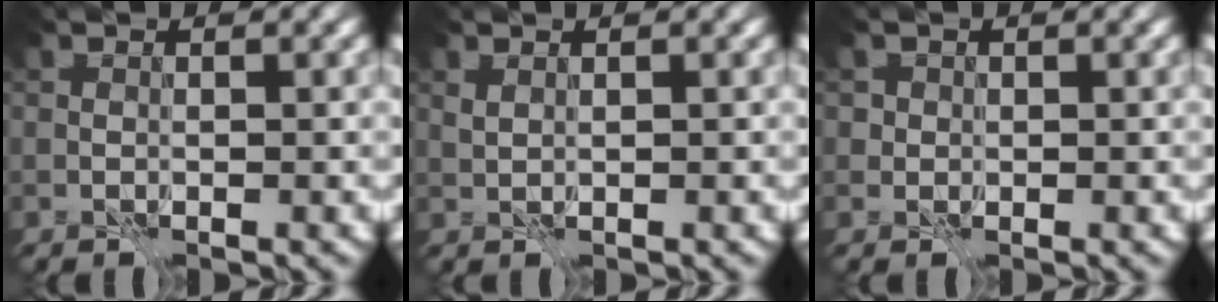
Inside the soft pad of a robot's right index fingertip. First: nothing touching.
{"total": 0.5, "force": [0.5, 0.1, 0.1], "torque": [-0.006, -0.002, 0.011]}
{"total": 1.0, "force": [-0.1, 0.9, -0.2], "torque": [0.009, 0.001, -0.002]}